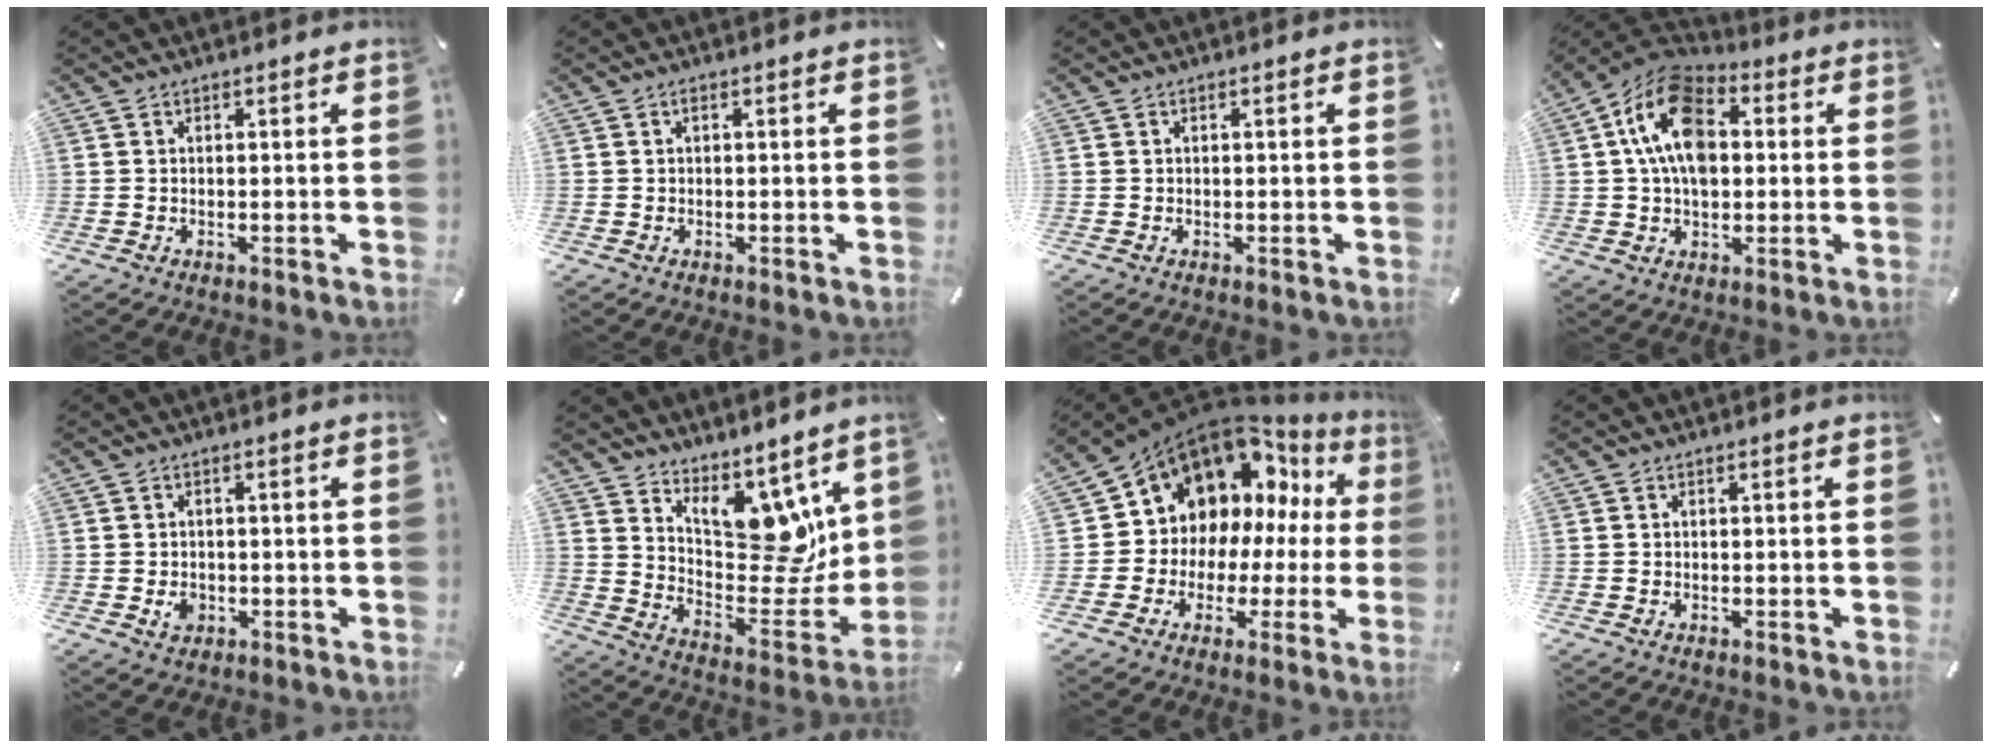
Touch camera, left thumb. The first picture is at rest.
{"total": 0.6, "force": [0.1, 0.1, 0.6], "torque": [-0.012, 0.001, 0.001]}
{"total": 0.0}
{"total": 15.2, "force": [2.8, 10.4, 10.8], "torque": [-0.215, 0.002, 0.047]}
{"total": 2.8, "force": [-0.5, 2.3, 1.5], "torque": [-0.019, 0.000, -0.011]}
{"total": 14.8, "force": [9.1, 9.0, 7.5], "torque": [-0.090, -0.089, 0.170]}
{"total": 12.6, "force": [6.9, 9.8, 3.7], "torque": [-0.070, -0.075, 0.135]}
{"total": 0.0}